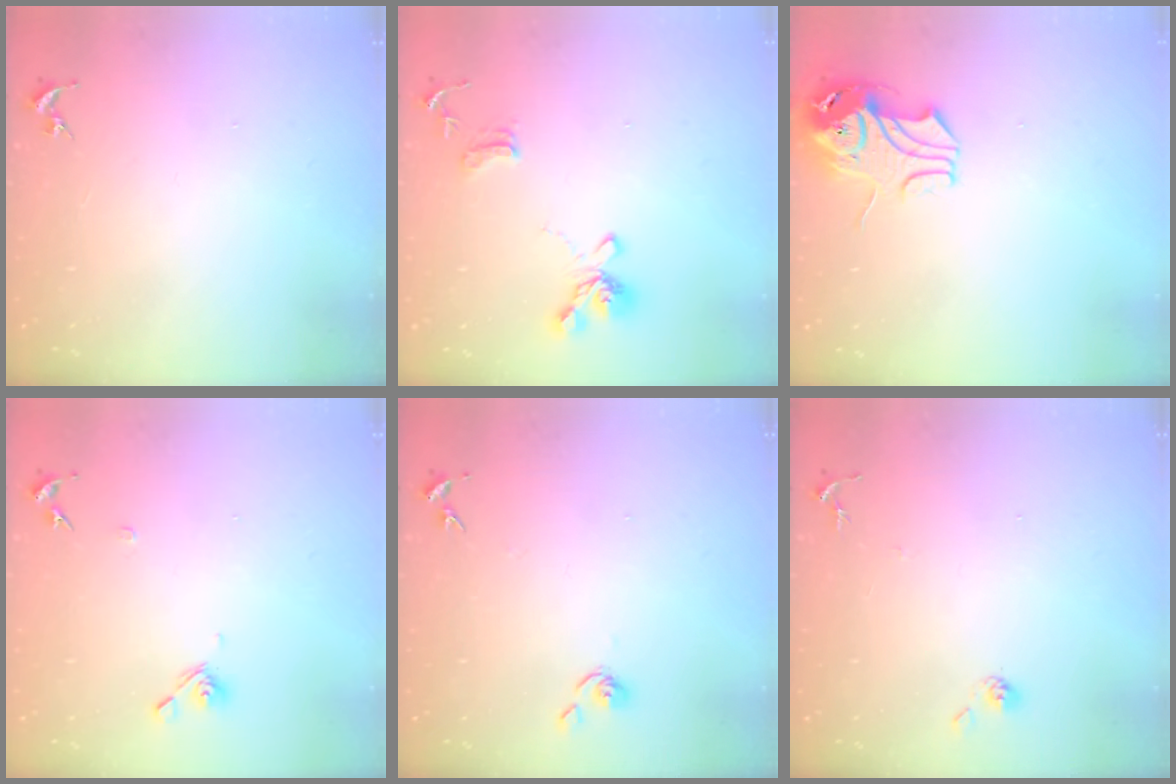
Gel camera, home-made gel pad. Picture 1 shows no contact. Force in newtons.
{"total": 14.7, "press": 14.6, "slide": 1.5}
{"total": 9.5, "press": 9.4, "slide": 1.2}
{"total": 7.5, "press": 7.3, "slide": 1.6}
{"total": 6.3, "press": 6.3, "slide": 0.5}
{"total": 5.9, "press": 5.9, "slide": 0.5}